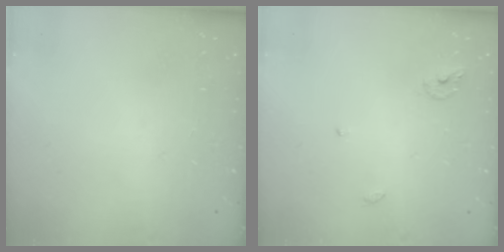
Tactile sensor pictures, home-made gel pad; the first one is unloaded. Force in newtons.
{"total": 4.9, "press": 4.9, "slide": 0.4}